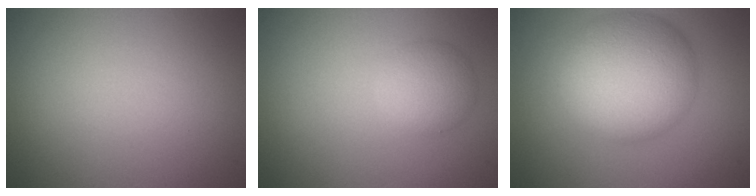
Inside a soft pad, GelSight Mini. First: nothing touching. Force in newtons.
{"total": 2.7, "press": 2.7, "slide": 0.1}
{"total": 9.4, "press": 9.3, "slide": 0.4}